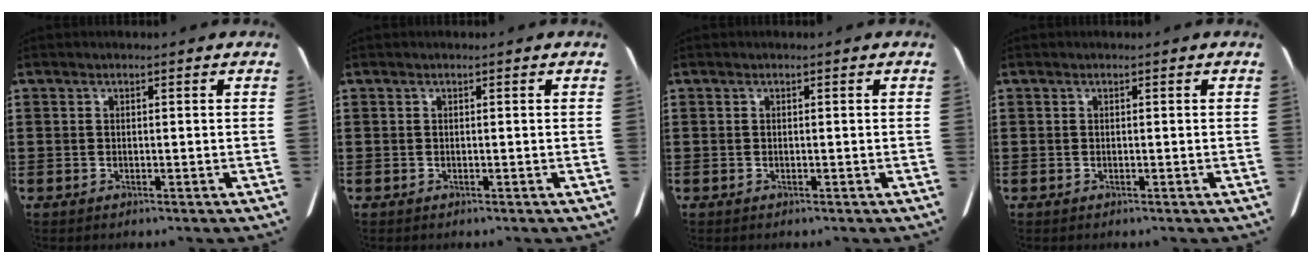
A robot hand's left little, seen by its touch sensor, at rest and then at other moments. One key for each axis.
{"total": 0.0}
{"total": 0.0}
{"total": 0.0}